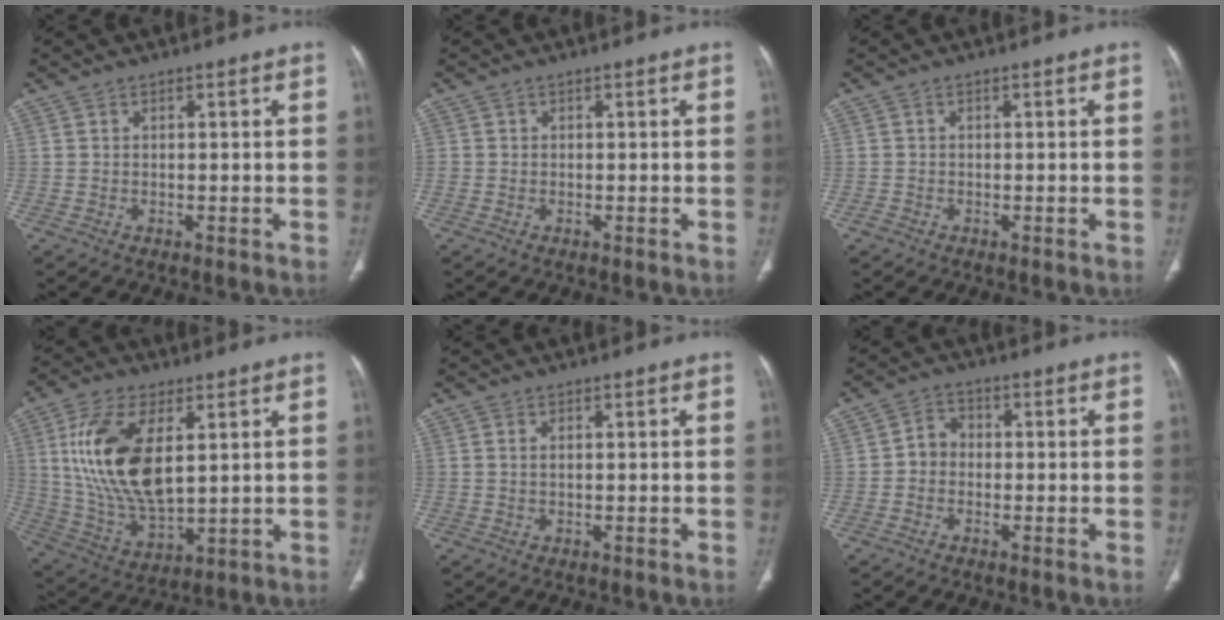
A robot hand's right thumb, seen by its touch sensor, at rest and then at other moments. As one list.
[{"total": 0.6, "force": [-0.1, 0.6, 0.0], "torque": [0.005, 0.005, -0.003]}, {"total": 0.9, "force": [-0.6, 0.6, 0.2], "torque": [-0.005, 0.001, -0.015]}, {"total": 18.2, "force": [4.5, 9.0, 15.2], "torque": [-0.292, -0.018, 0.092]}, {"total": 0.9, "force": [0.3, 0.4, 0.7], "torque": [-0.019, 0.004, 0.006]}, {"total": 3.7, "force": [-0.7, 3.1, 1.8], "torque": [-0.016, 0.014, -0.024]}]